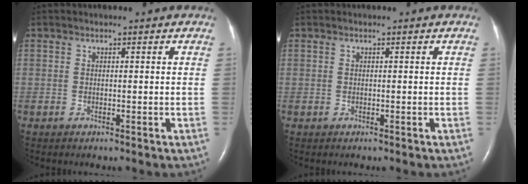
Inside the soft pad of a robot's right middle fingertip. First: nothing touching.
{"total": 0.0}